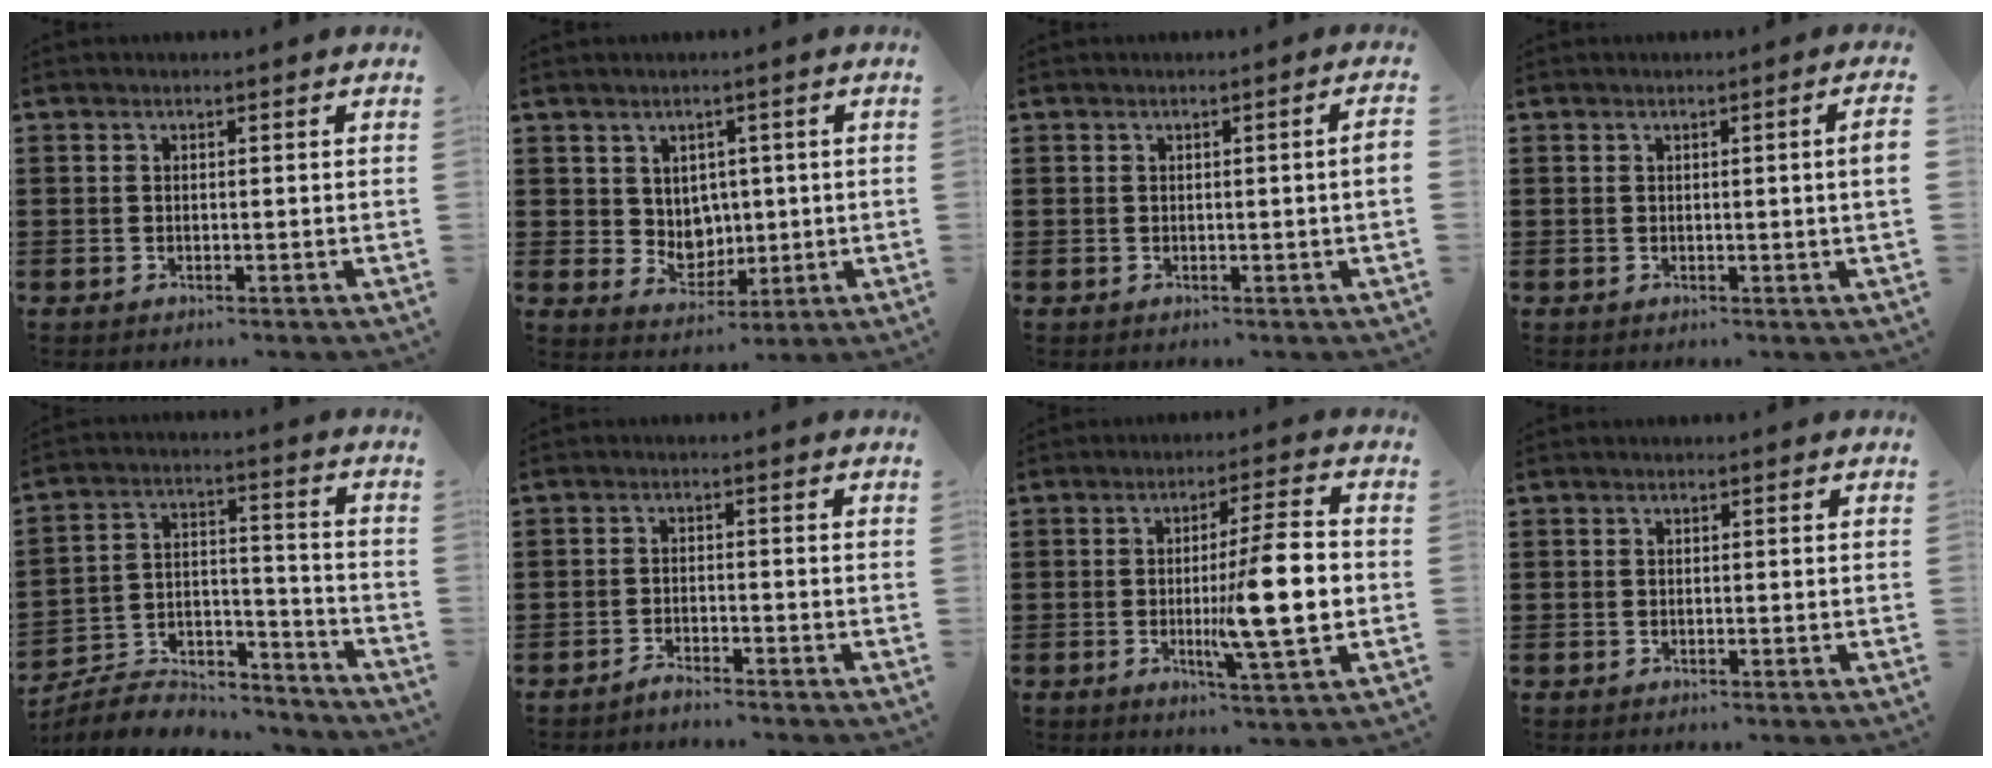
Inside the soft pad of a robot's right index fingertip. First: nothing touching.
{"total": 4.6, "force": [2.1, 4.0, 0.9], "torque": [-0.024, -0.007, 0.036]}
{"total": 1.3, "force": [-0.2, -0.3, 1.2], "torque": [-0.018, -0.005, -0.005]}
{"total": 1.7, "force": [0.1, -0.5, 1.6], "torque": [-0.025, -0.005, -0.002]}
{"total": 6.2, "force": [-5.5, 2.3, 1.5], "torque": [-0.037, 0.007, -0.109]}
{"total": 3.1, "force": [-3.1, 0.0, 0.2], "torque": [-0.009, 0.003, -0.063]}
{"total": 12.7, "force": [-1.0, 1.9, 12.5], "torque": [-0.195, -0.014, -0.023]}
{"total": 0.0}